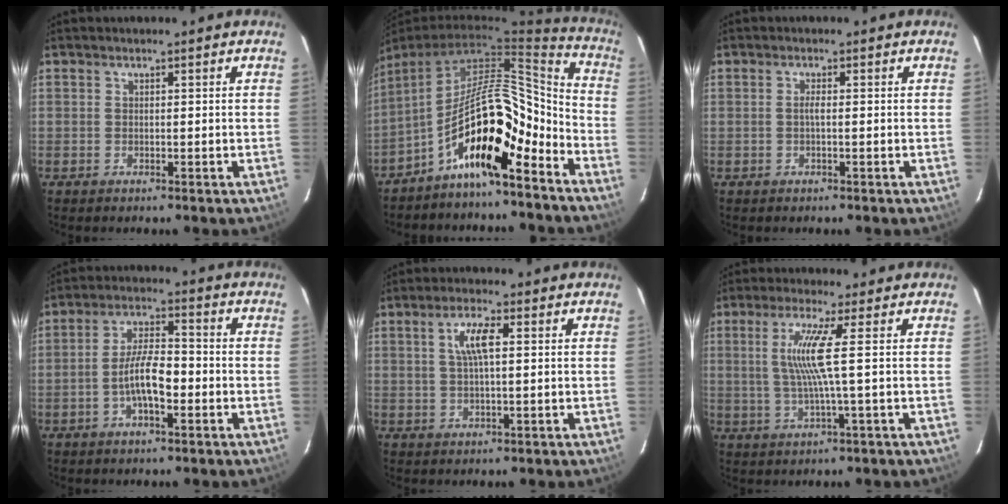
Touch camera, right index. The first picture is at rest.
{"total": 15.1, "force": [-8.7, 4.5, 11.6], "torque": [-0.188, 0.011, -0.154]}
{"total": 1.0, "force": [-0.2, -0.1, 1.0], "torque": [-0.018, 0.003, -0.005]}
{"total": 7.4, "force": [-2.5, 2.5, 6.5], "torque": [-0.128, 0.007, -0.042]}
{"total": 5.0, "force": [1.2, 1.3, 4.7], "torque": [-0.090, 0.008, 0.026]}
{"total": 6.9, "force": [0.9, -1.4, 6.7], "torque": [-0.128, -0.006, 0.022]}